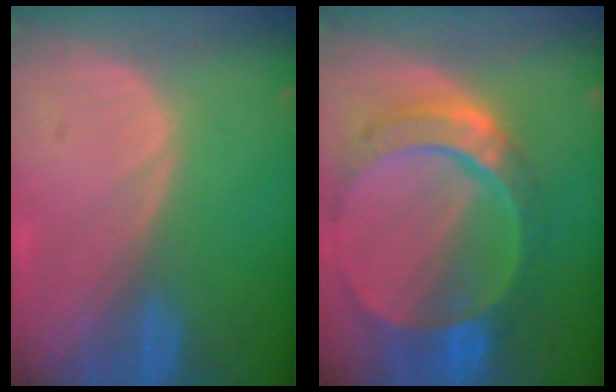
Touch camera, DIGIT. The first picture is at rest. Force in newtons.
{"total": 10.5, "press": 8.9, "slide": 5.6}